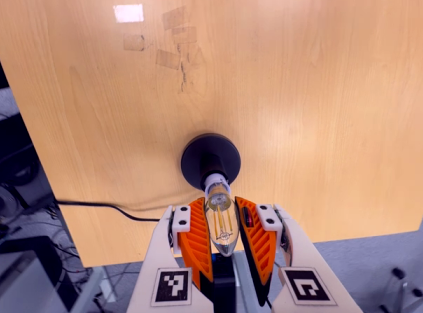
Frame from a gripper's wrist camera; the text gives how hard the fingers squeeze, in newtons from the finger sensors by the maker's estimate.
{"total": 11.7, "left": 11.4, "right": 12.1}